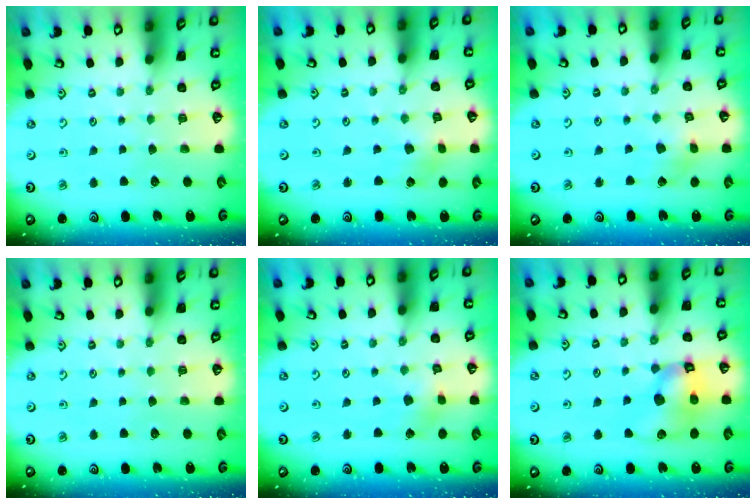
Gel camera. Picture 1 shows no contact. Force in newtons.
{"total": 2.3, "press": 2.3, "slide": 0.5}
{"total": 3.3, "press": 3.2, "slide": 0.4}
{"total": 0.0}
{"total": 4.0, "press": 4.0, "slide": 0.3}
{"total": 12.4, "press": 12.3, "slide": 1.6}